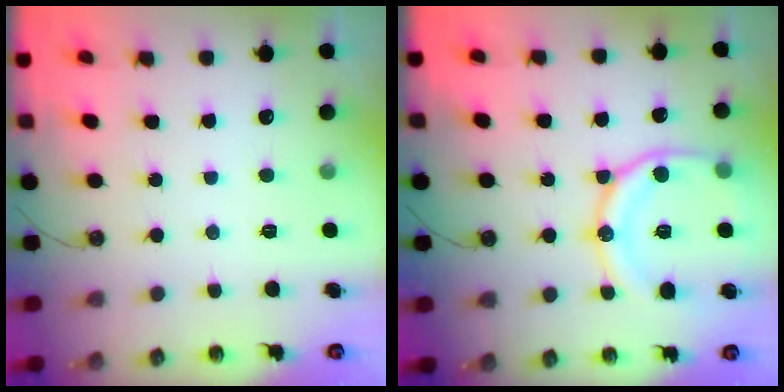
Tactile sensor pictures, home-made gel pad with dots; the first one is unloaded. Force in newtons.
{"total": 17.2, "press": 17.1, "slide": 1.8}